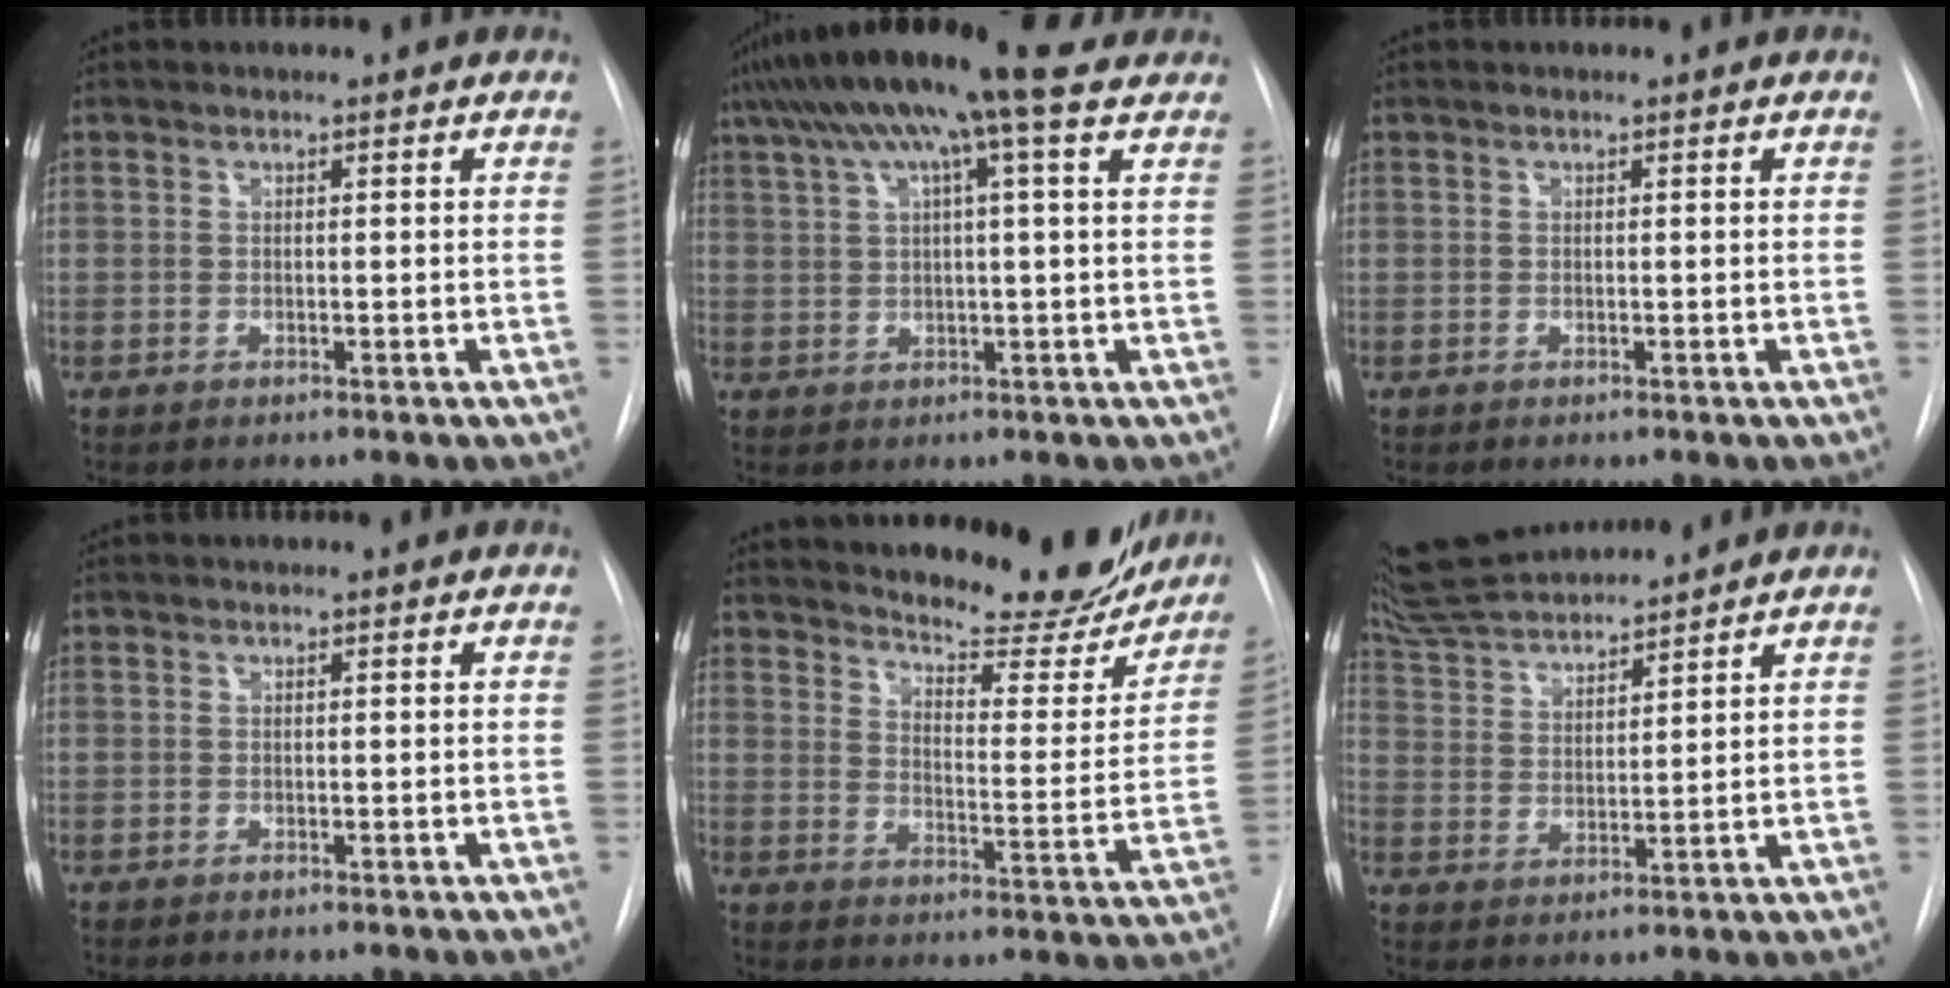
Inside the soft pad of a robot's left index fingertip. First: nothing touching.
{"total": 15.4, "force": [10.5, 1.4, 11.1], "torque": [-0.198, 0.058, 0.153]}
{"total": 0.0}
{"total": 0.0}
{"total": 20.9, "force": [19.2, 4.3, 7.1], "torque": [-0.095, -0.056, 0.242]}
{"total": 11.8, "force": [11.2, 1.2, 3.5], "torque": [-0.073, 0.023, 0.208]}